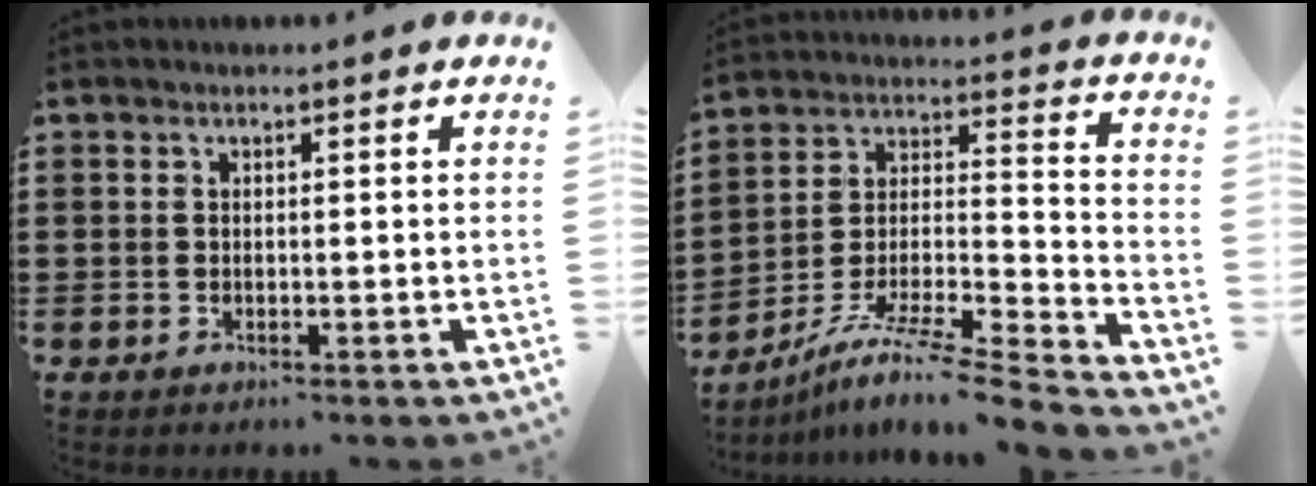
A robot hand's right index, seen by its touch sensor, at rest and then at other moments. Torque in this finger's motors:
{"motor_torque": [-0.23, 1.27, -0.31, 0.07]}